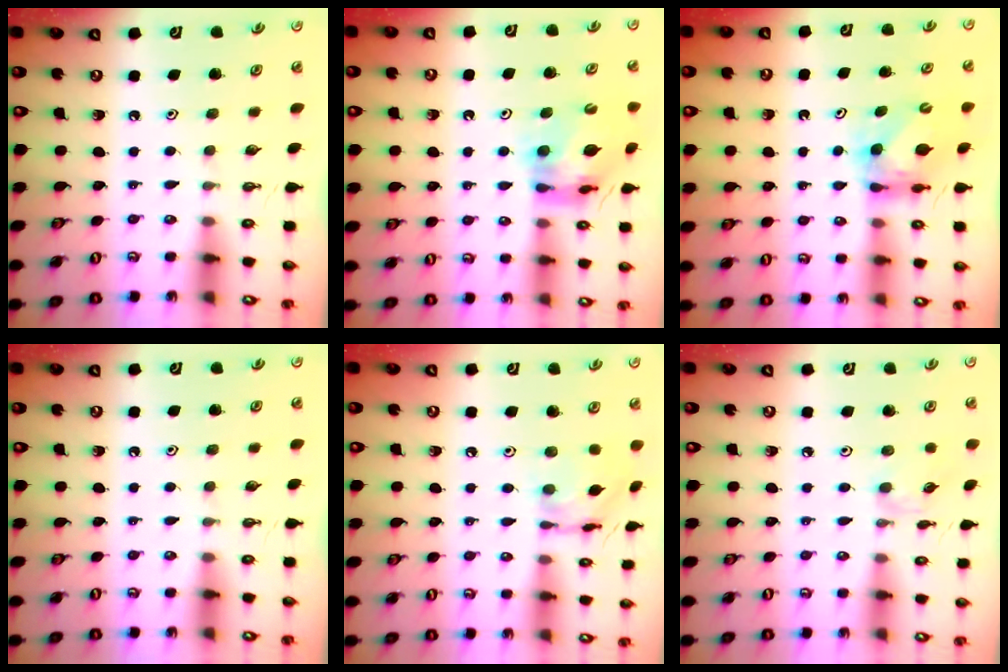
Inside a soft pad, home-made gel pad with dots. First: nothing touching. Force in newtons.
{"total": 12.2, "press": 12.1, "slide": 1.1}
{"total": 5.7, "press": 5.7, "slide": 0.6}
{"total": 0.0}
{"total": 10.6, "press": 10.6, "slide": 0.8}
{"total": 1.5, "press": 1.5, "slide": 0.4}